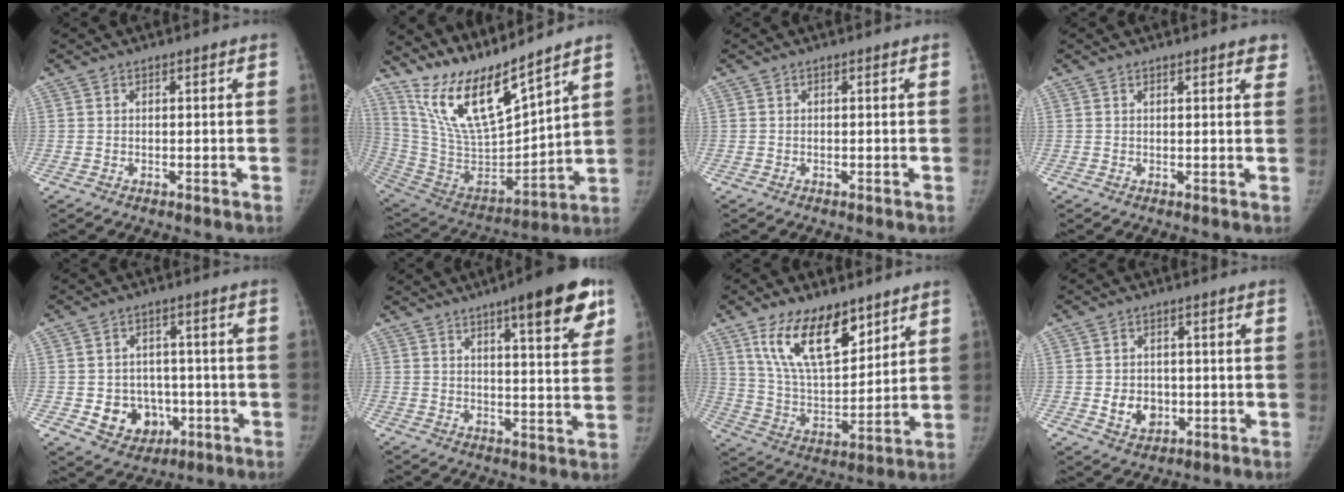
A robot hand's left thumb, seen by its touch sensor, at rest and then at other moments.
{"total": 18.0, "force": [14.9, 2.8, 9.7], "torque": [-0.157, -0.091, 0.303]}
{"total": 0.0}
{"total": 3.4, "force": [2.6, 1.0, 2.0], "torque": [-0.006, -0.004, 0.030]}
{"total": 9.4, "force": [-2.5, 8.0, 4.4], "torque": [-0.029, 0.017, -0.024]}
{"total": 14.8, "force": [8.4, 3.5, 11.7], "torque": [-0.129, -0.032, 0.111]}
{"total": 16.4, "force": [10.1, 7.5, 10.4], "torque": [-0.146, -0.056, 0.196]}
{"total": 5.8, "force": [-0.9, 4.8, 3.1], "torque": [-0.029, 0.002, -0.004]}